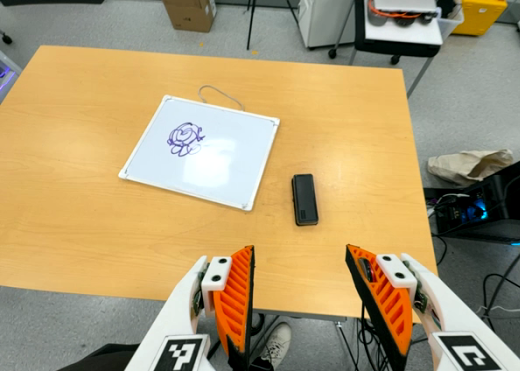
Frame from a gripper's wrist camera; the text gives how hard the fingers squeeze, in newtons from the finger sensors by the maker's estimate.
{"total": 0.0}